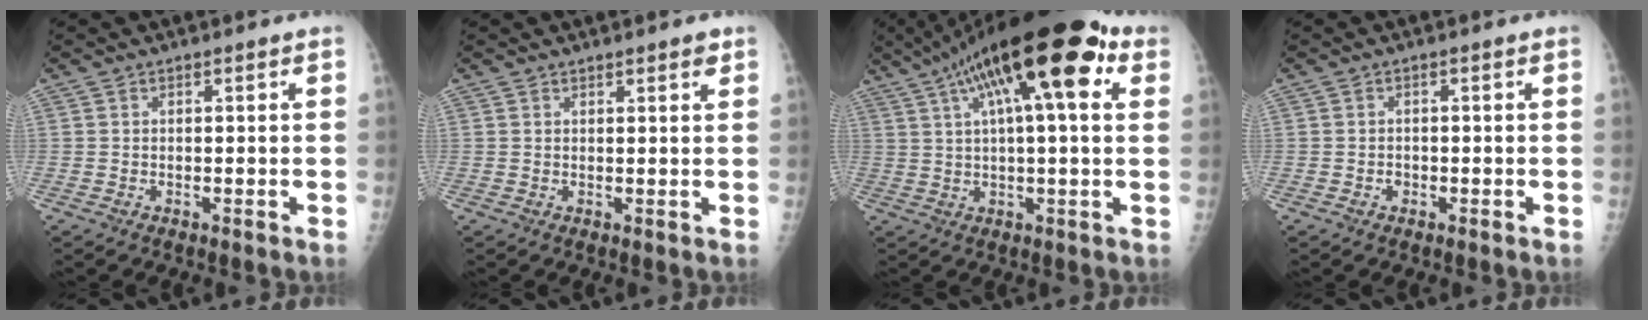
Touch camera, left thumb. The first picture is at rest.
{"total": 1.7, "force": [1.2, 0.4, 1.2], "torque": [-0.013, -0.005, 0.014]}
{"total": 21.9, "force": [9.0, 6.5, 18.8], "torque": [-0.304, 0.030, 0.137]}
{"total": 1.2, "force": [-0.5, 1.0, 0.4], "torque": [0.000, 0.005, -0.009]}